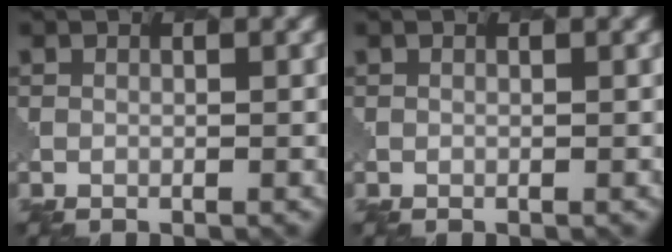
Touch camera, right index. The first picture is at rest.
{"total": 0.0}